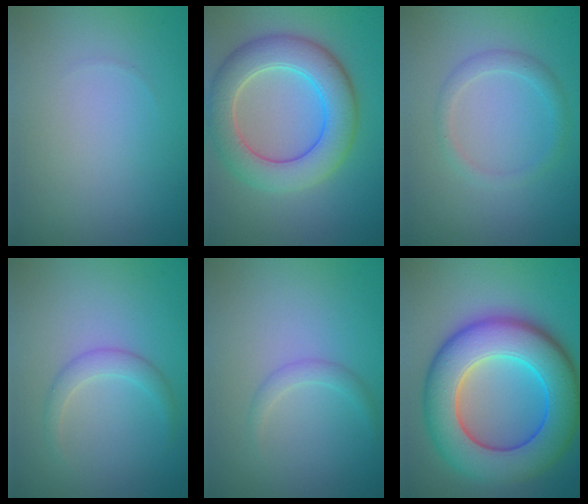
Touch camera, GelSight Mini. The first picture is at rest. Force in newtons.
{"total": 7.3, "press": 7.3, "slide": 0.1}
{"total": 1.6, "press": 1.6, "slide": 0.1}
{"total": 1.7, "press": 1.7, "slide": 0.0}
{"total": 1.2, "press": 1.2, "slide": 0.1}
{"total": 11.9, "press": 11.9, "slide": 0.1}